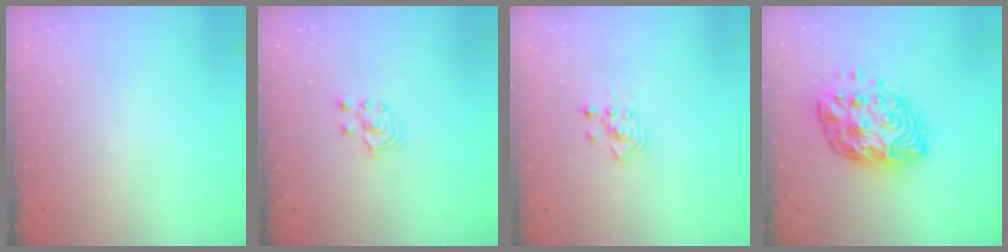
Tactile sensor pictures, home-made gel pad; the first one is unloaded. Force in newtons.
{"total": 2.8, "press": 2.7, "slide": 0.7}
{"total": 2.7, "press": 2.7, "slide": 0.3}
{"total": 15.1, "press": 15.1, "slide": 0.7}